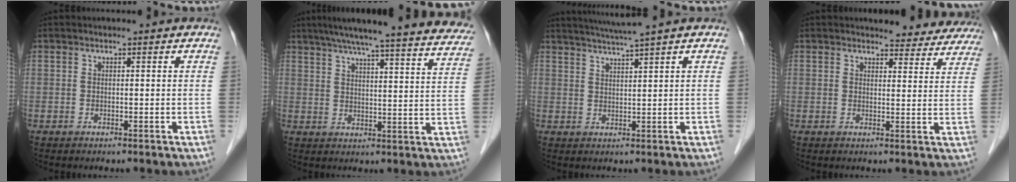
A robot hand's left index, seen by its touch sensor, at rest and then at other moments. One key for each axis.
{"total": 29.1, "fx": 26.2, "fy": 2.1, "fz": 12.6, "tx": -0.190, "ty": -0.041, "tz": 0.317}
{"total": 4.9, "fx": 4.1, "fy": -1.7, "fz": 2.1, "tx": -0.038, "ty": 0.000, "tz": 0.079}
{"total": 9.6, "fx": 9.1, "fy": 2.6, "fz": 1.3, "tx": 0.014, "ty": -0.020, "tz": 0.081}